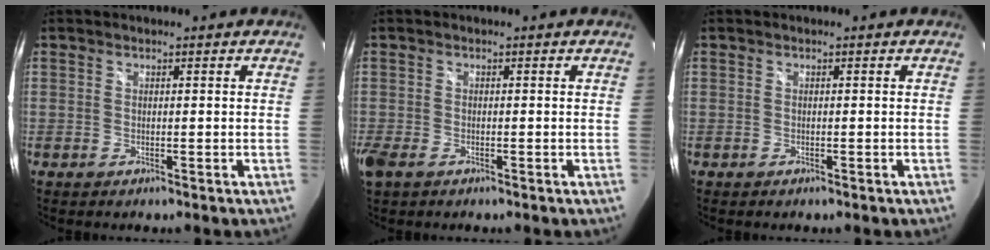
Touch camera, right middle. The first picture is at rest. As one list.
[{"total": 3.5, "force": [-2.0, 1.8, 2.2], "torque": [-0.053, -0.011, -0.038]}, {"total": 0.0}]